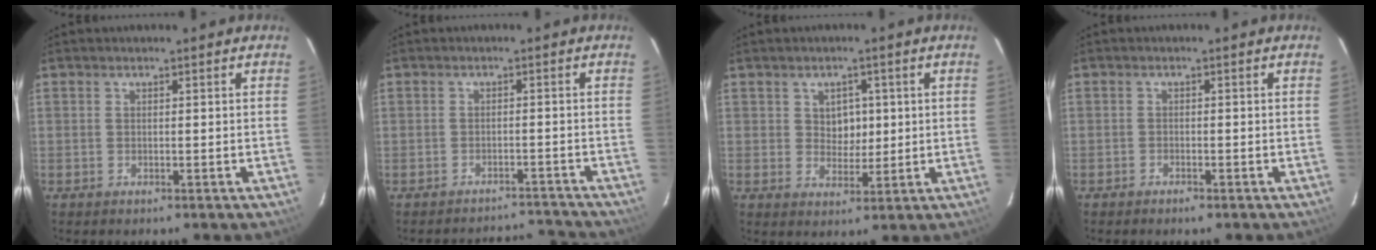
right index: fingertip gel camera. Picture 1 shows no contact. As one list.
[{"total": 8.0, "force": [-7.6, 2.5, 0.7], "torque": [-0.010, 0.035, -0.093]}, {"total": 4.2, "force": [0.9, 3.5, 2.1], "torque": [-0.030, 0.008, 0.017]}, {"total": 1.2, "force": [-1.0, 0.4, 0.4], "torque": [-0.012, -0.001, -0.021]}]